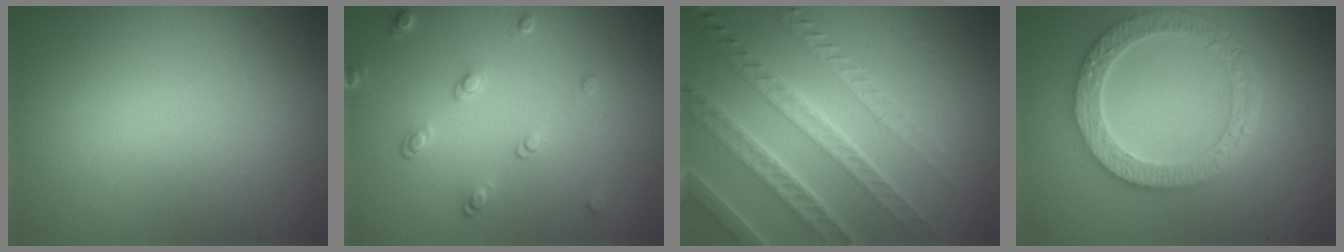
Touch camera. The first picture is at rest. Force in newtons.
{"total": 1.8, "press": 1.3, "slide": 1.2}
{"total": 8.1, "press": 5.5, "slide": 5.9}
{"total": 4.4, "press": 4.1, "slide": 1.6}